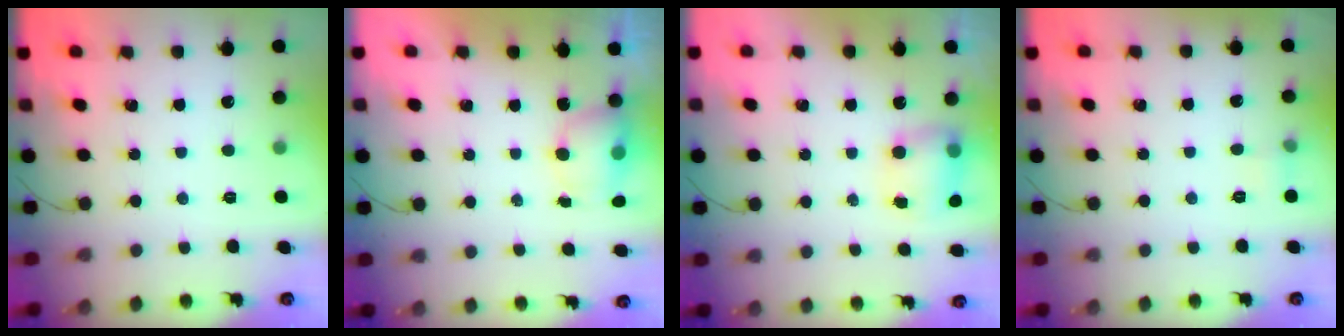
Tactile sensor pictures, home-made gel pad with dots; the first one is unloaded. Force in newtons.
{"total": 6.2, "press": 6.2, "slide": 0.4}
{"total": 8.4, "press": 8.4, "slide": 1.1}
{"total": 4.2, "press": 3.8, "slide": 1.8}